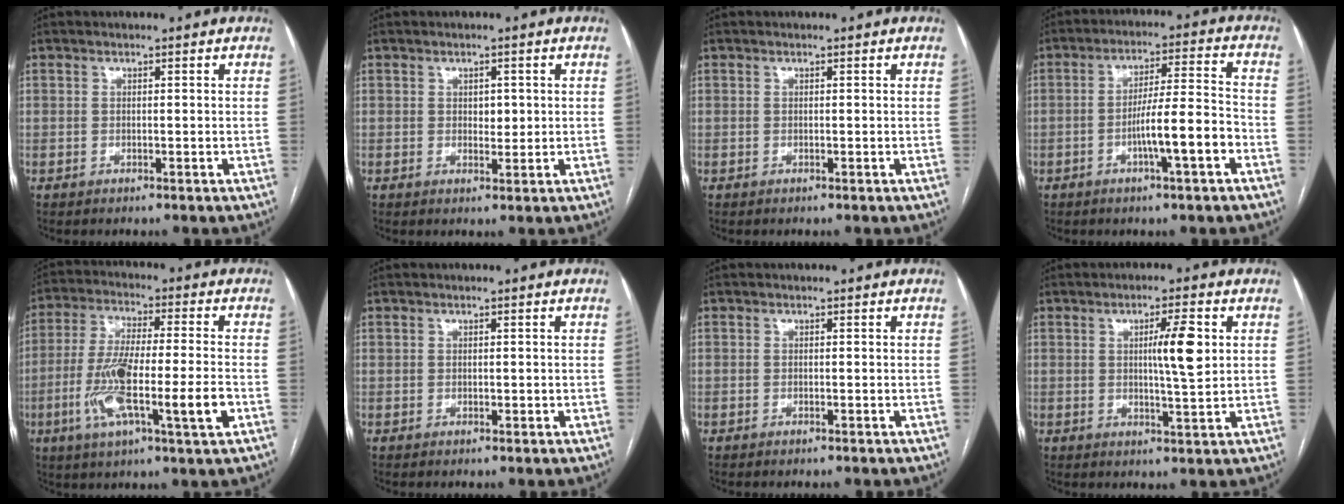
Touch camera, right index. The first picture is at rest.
{"total": 2.1, "force": [0.4, 1.3, 1.5], "torque": [-0.018, -0.001, 0.005]}
{"total": 0.0}
{"total": 9.2, "force": [-3.5, 0.4, 8.5], "torque": [-0.143, 0.011, -0.057]}
{"total": 14.7, "force": [-4.1, 1.6, 14.0], "torque": [-0.262, -0.007, -0.072]}
{"total": 0.7, "force": [0.2, 0.5, 0.4], "torque": [-0.006, 0.002, 0.005]}
{"total": 0.0}
{"total": 6.1, "force": [1.3, 0.4, 6.0], "torque": [-0.098, 0.001, 0.020]}